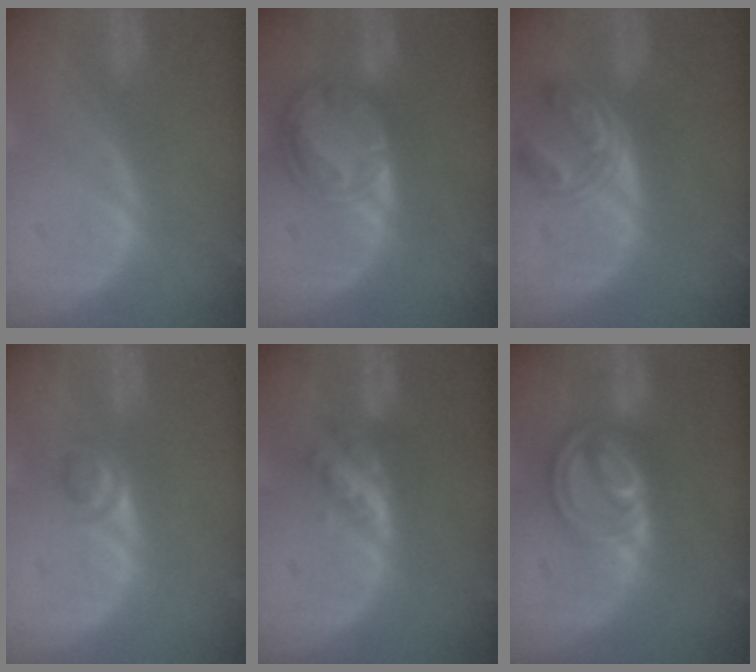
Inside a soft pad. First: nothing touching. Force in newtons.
{"total": 8.7, "press": 7.4, "slide": 4.6}
{"total": 5.5, "press": 5.5, "slide": 0.5}
{"total": 2.3, "press": 2.1, "slide": 1.0}
{"total": 4.8, "press": 4.4, "slide": 1.8}
{"total": 8.6, "press": 7.2, "slide": 4.7}